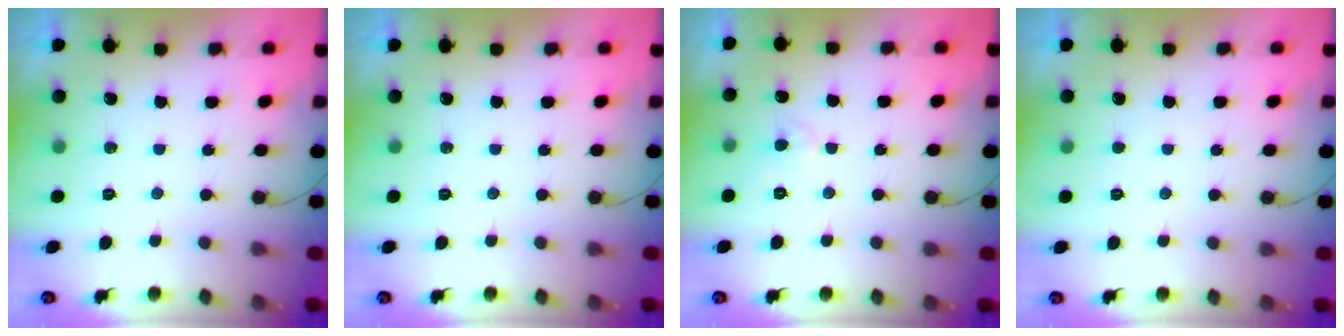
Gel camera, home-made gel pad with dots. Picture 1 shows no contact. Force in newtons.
{"total": 0.0}
{"total": 3.5, "press": 3.5, "slide": 0.3}
{"total": 1.6, "press": 1.6, "slide": 0.2}